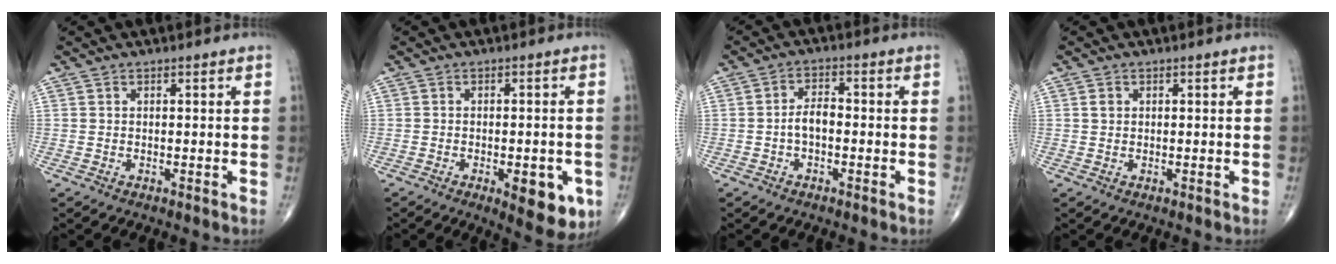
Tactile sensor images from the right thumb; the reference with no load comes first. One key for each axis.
{"total": 8.8, "fx": -3.2, "fy": 3.4, "fz": 7.4, "tx": -0.074, "ty": 0.000, "tz": -0.034}
{"total": 3.6, "fx": -1.0, "fy": 1.9, "fz": 2.9, "tx": -0.048, "ty": 0.018, "tz": -0.022}
{"total": 1.0, "fx": 0.3, "fy": 0.8, "fz": 0.5, "tx": -0.007, "ty": 0.001, "tz": 0.005}